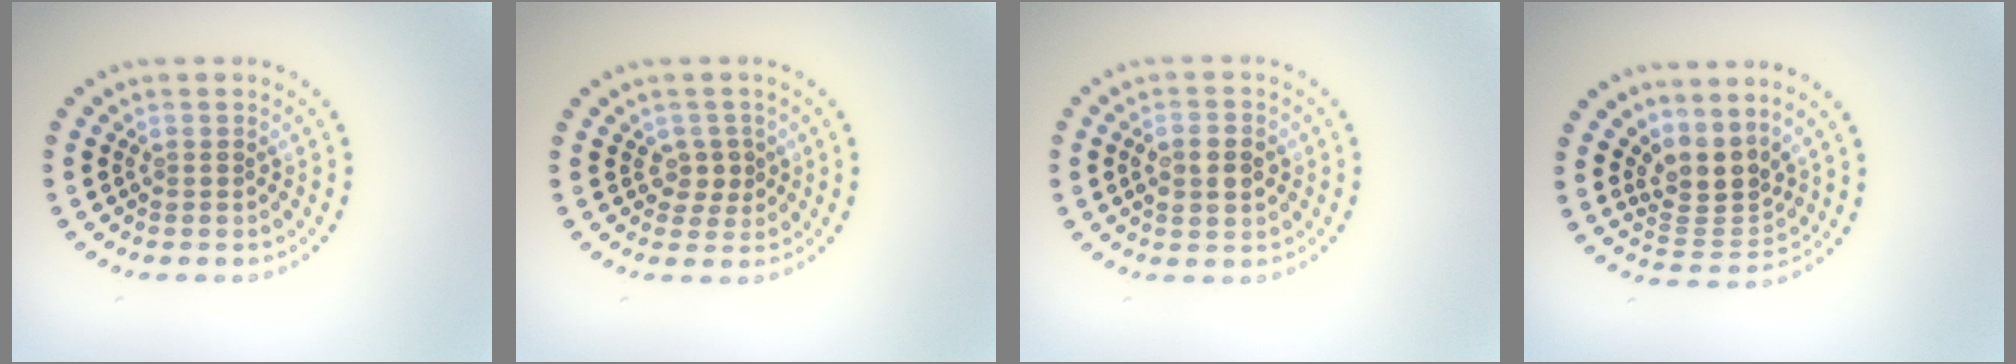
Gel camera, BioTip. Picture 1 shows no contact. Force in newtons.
{"total": 1.7, "press": 1.5, "slide": 0.8}
{"total": 3.4, "press": 3.4, "slide": 0.4}
{"total": 3.5, "press": 2.6, "slide": 2.3}